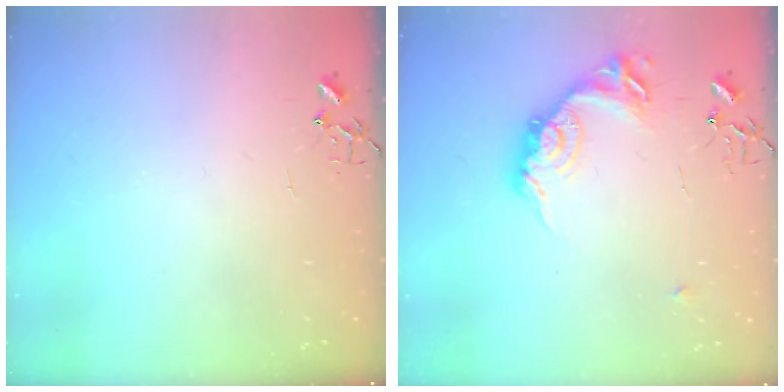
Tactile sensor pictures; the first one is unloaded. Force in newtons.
{"total": 16.3, "press": 16.3, "slide": 0.9}